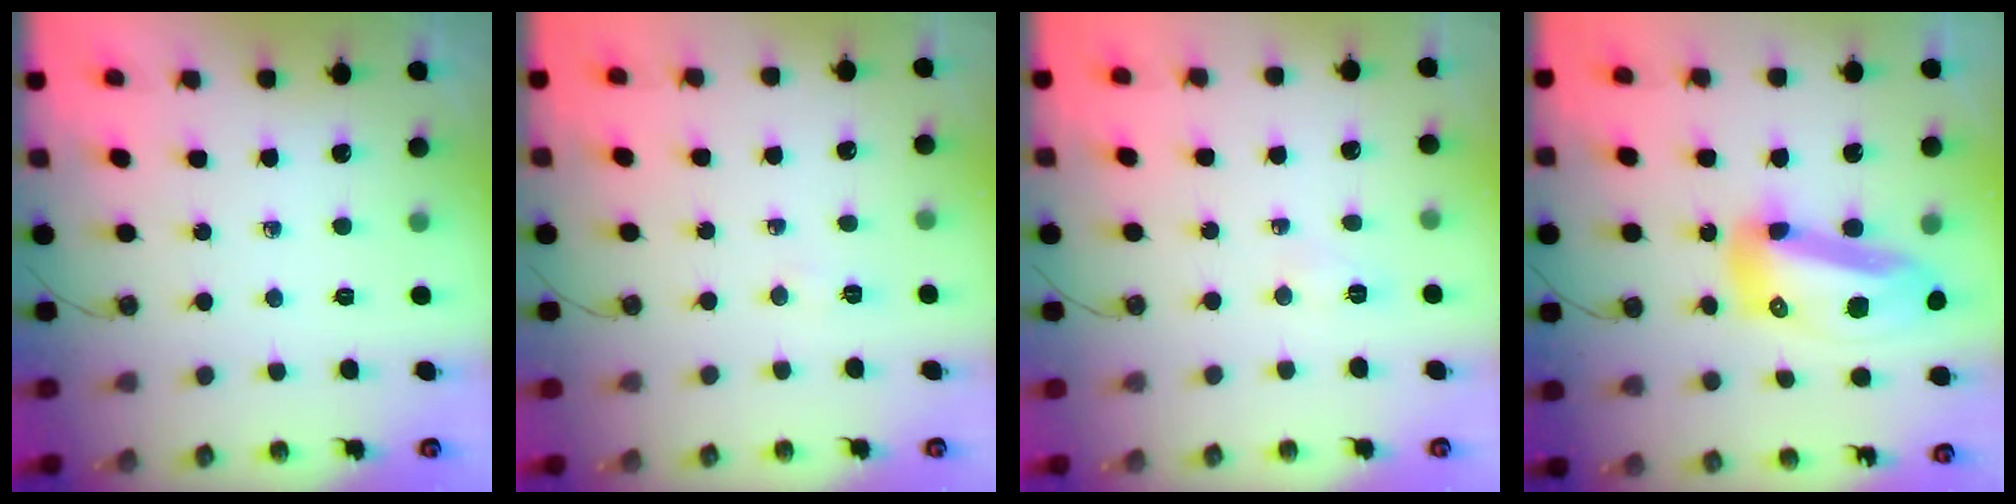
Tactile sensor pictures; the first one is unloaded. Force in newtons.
{"total": 2.8, "press": 2.8, "slide": 0.5}
{"total": 2.8, "press": 2.5, "slide": 1.2}
{"total": 16.5, "press": 16.3, "slide": 2.1}